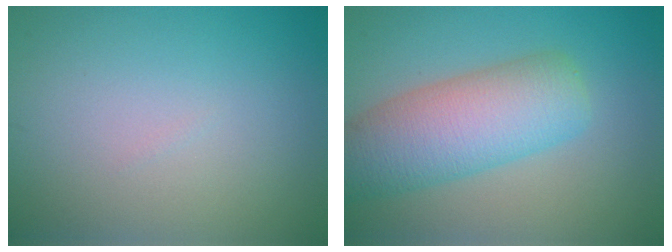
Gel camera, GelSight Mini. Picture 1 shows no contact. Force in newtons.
{"total": 7.5, "press": 7.5, "slide": 0.2}